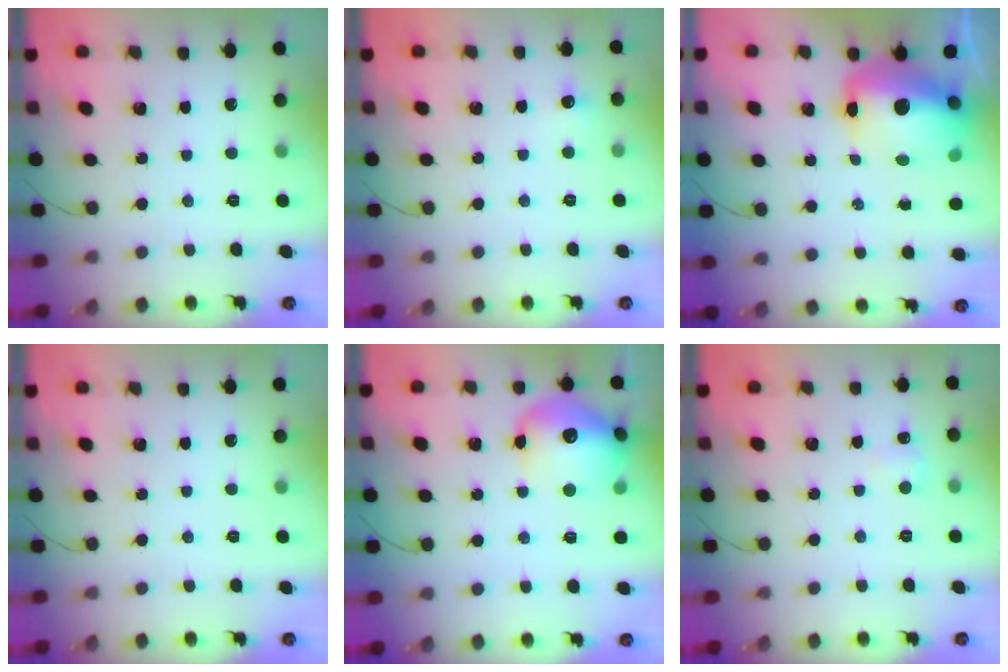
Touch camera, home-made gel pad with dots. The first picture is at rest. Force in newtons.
{"total": 4.7, "press": 4.6, "slide": 1.2}
{"total": 15.5, "press": 15.1, "slide": 3.5}
{"total": 0.0}
{"total": 16.2, "press": 16.1, "slide": 1.8}
{"total": 5.3, "press": 5.0, "slide": 1.5}